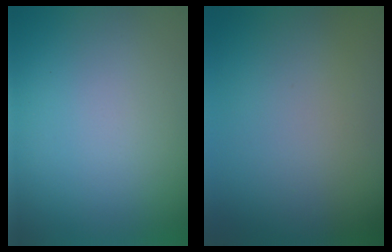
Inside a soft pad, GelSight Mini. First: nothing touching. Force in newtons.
{"total": 0.0}